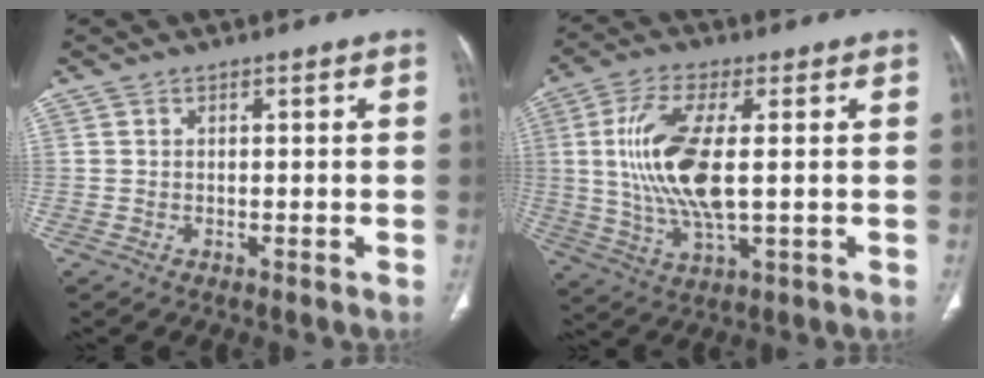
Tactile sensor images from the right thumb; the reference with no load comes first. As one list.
[{"total": 14.4, "force": [1.4, 5.3, 13.4], "torque": [-0.288, -0.007, 0.030]}]